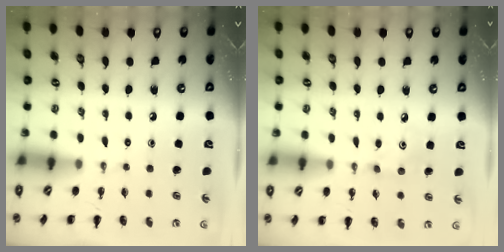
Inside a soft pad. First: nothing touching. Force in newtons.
{"total": 3.7, "press": 3.6, "slide": 1.0}